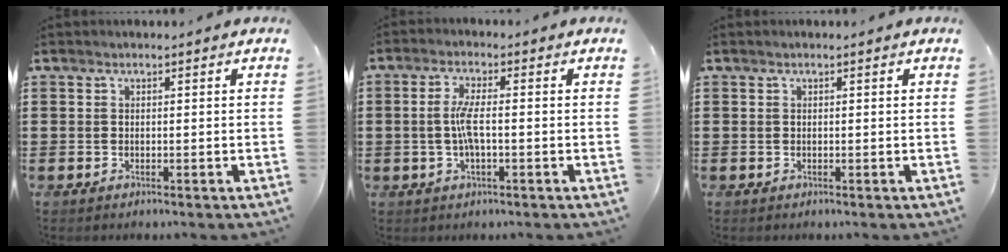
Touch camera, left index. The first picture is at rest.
{"total": 4.6, "force": [-0.5, 1.2, 4.4], "torque": [-0.095, 0.001, -0.016]}
{"total": 0.0}